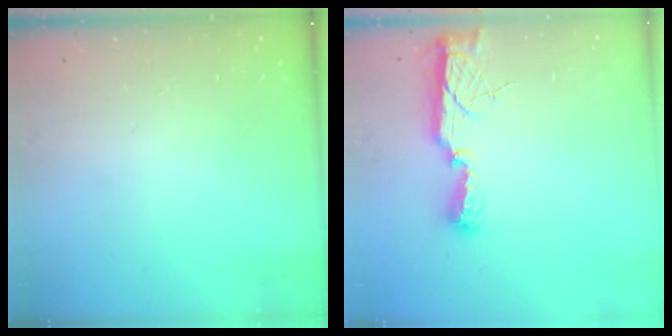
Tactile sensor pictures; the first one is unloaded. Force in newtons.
{"total": 9.5, "press": 9.2, "slide": 2.7}